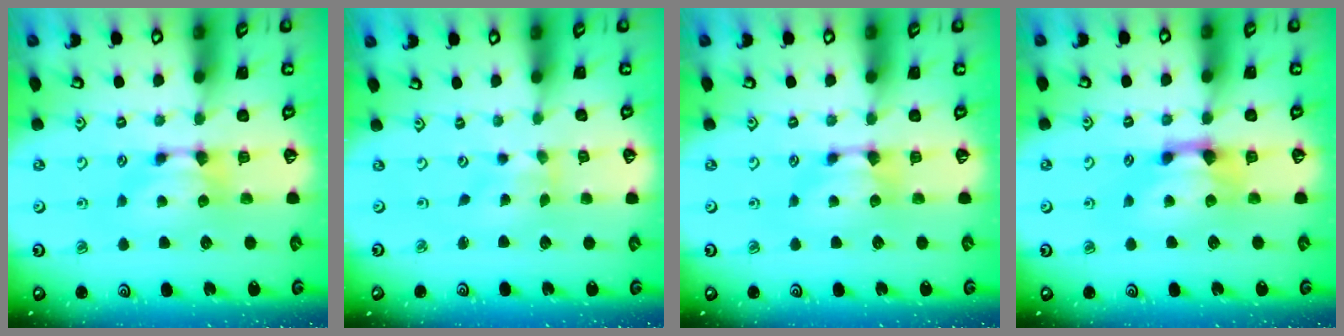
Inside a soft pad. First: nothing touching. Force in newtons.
{"total": 2.7, "press": 2.5, "slide": 1.0}
{"total": 0.0}
{"total": 1.6, "press": 0.9, "slide": 1.3}